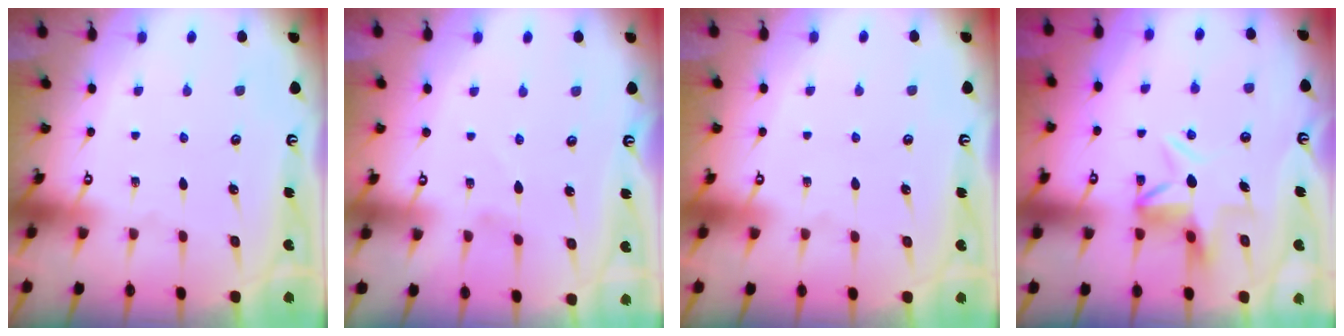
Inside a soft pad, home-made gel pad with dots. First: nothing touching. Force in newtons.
{"total": 1.2, "press": 1.2, "slide": 0.0}
{"total": 1.8, "press": 1.7, "slide": 0.1}
{"total": 6.2, "press": 6.2, "slide": 0.2}